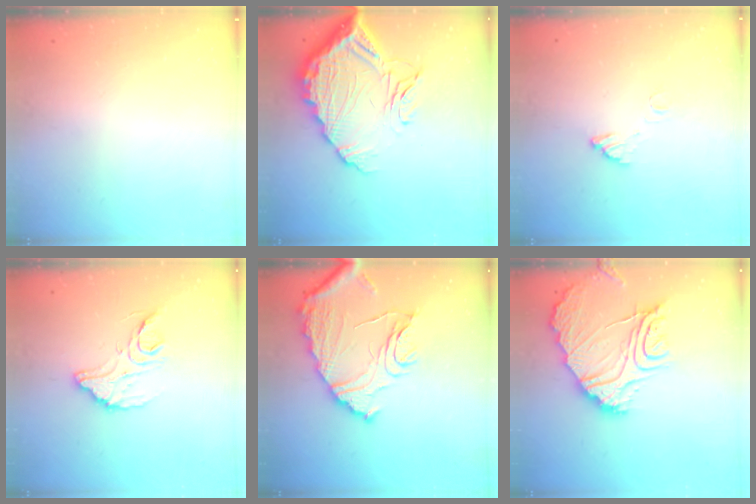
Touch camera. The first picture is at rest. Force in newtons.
{"total": 18.6, "press": 18.6, "slide": 1.7}
{"total": 3.5, "press": 3.5, "slide": 0.2}
{"total": 13.1, "press": 13.1, "slide": 0.8}
{"total": 16.7, "press": 16.6, "slide": 1.3}
{"total": 16.3, "press": 16.2, "slide": 1.7}